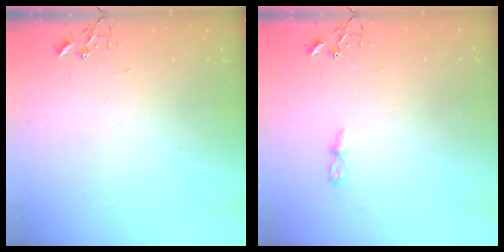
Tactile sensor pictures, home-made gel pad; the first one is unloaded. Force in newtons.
{"total": 4.4, "press": 4.4, "slide": 0.6}